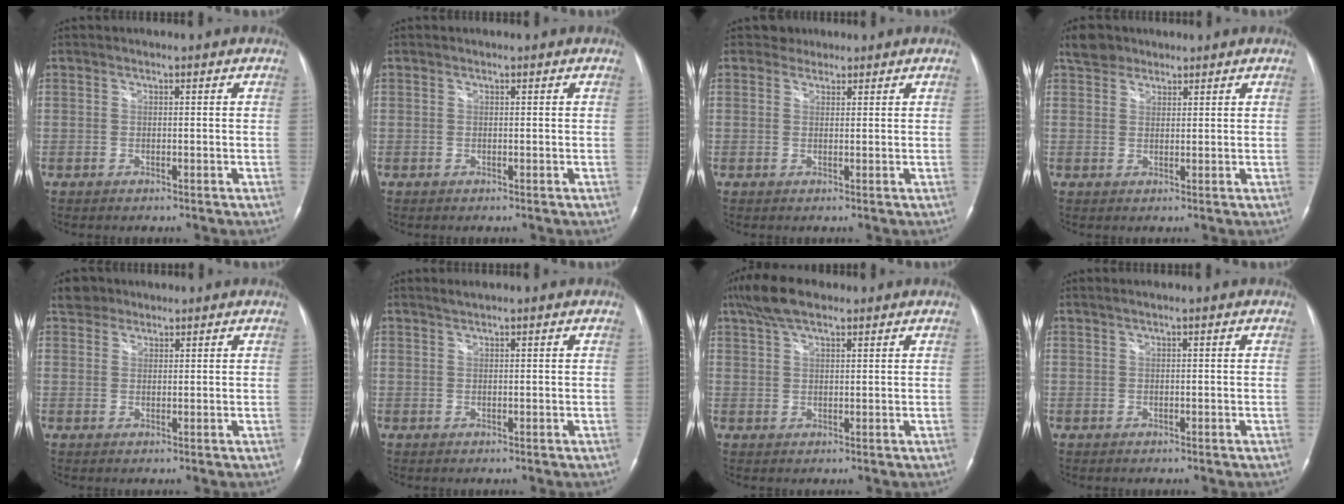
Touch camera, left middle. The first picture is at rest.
{"total": 0.0}
{"total": 1.8, "force": [1.4, 0.9, -0.5], "torque": [0.010, 0.006, 0.017]}
{"total": 3.6, "force": [2.8, 2.2, 0.6], "torque": [-0.019, 0.014, 0.051]}
{"total": 2.9, "force": [2.2, 1.8, 0.2], "torque": [-0.009, 0.014, 0.038]}
{"total": 0.8, "force": [0.7, -0.1, 0.1], "torque": [-0.006, 0.003, 0.018]}
{"total": 6.5, "force": [4.7, 2.2, 3.9], "torque": [-0.085, 0.022, 0.088]}
{"total": 0.6, "force": [0.4, -0.1, 0.5], "torque": [-0.015, 0.009, 0.012]}